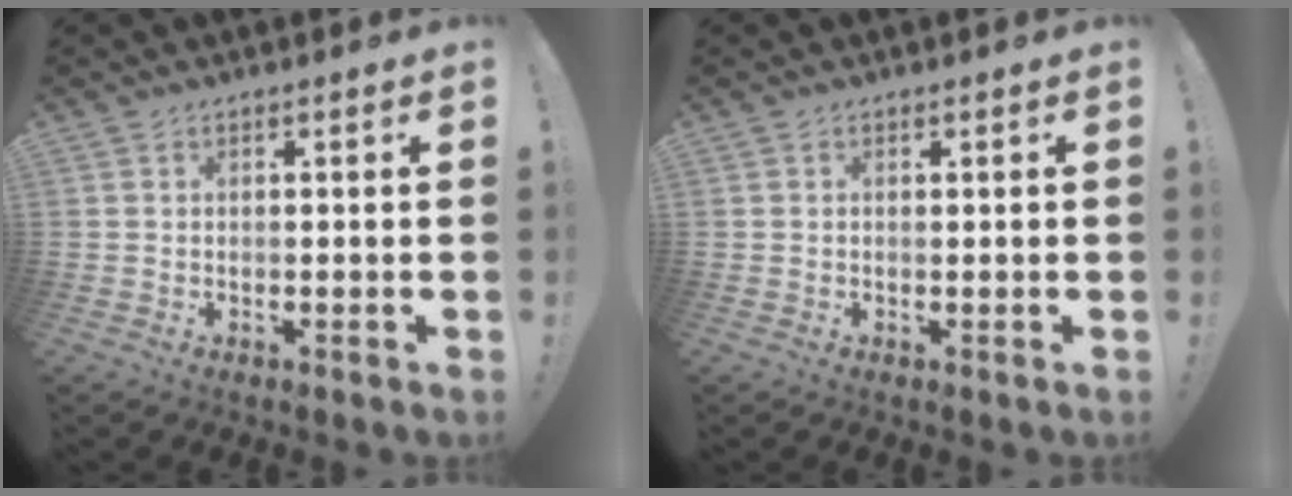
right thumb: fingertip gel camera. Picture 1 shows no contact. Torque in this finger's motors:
{"motor_torque": [-0.03, 0.11, -0.22, 0.03, 0.05]}